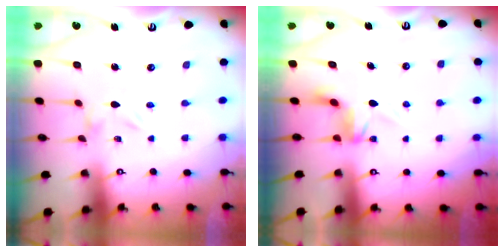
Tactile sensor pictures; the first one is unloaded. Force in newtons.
{"total": 5.1, "press": 5.1, "slide": 0.2}